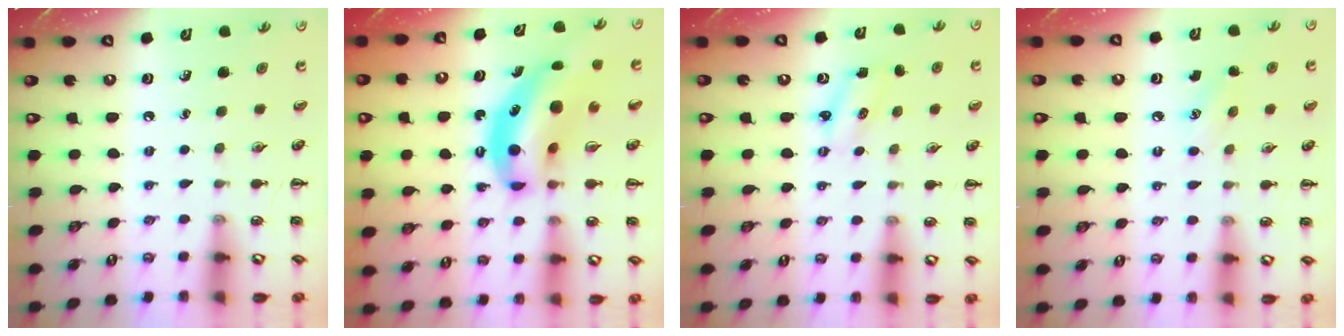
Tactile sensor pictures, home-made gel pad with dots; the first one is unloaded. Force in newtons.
{"total": 13.1, "press": 12.7, "slide": 3.0}
{"total": 2.2, "press": 2.1, "slide": 0.6}
{"total": 6.8, "press": 6.5, "slide": 1.7}